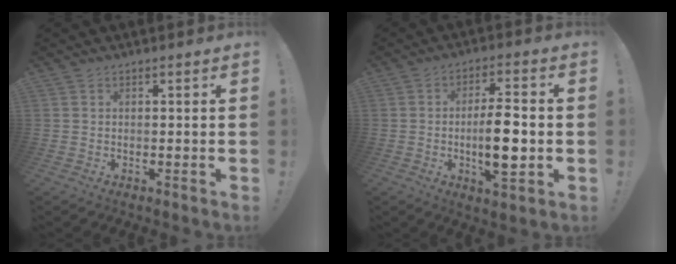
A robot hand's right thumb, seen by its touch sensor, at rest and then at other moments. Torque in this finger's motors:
{"motor_torque": [0.07, 0.73, 0.04, -0.12, 0.29]}